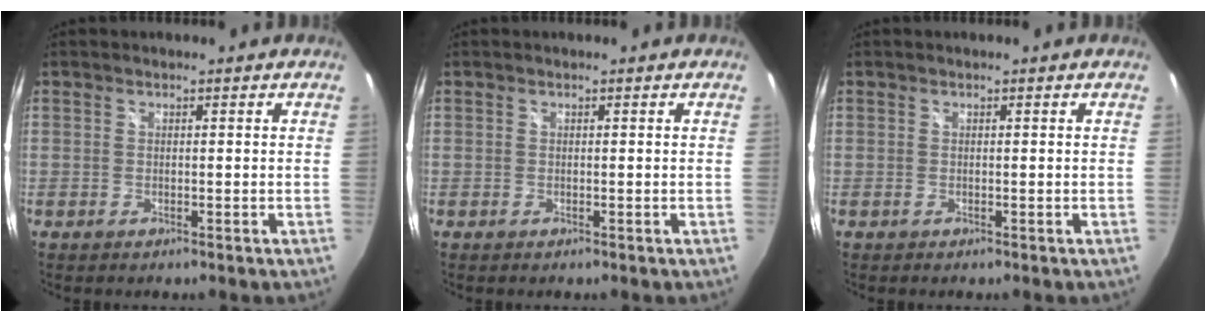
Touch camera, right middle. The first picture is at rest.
{"total": 0.0}
{"total": 0.0}